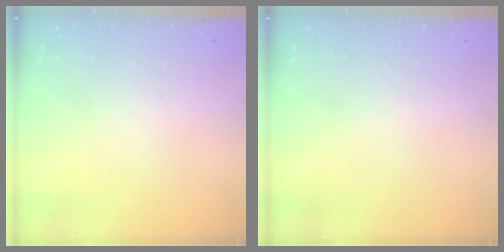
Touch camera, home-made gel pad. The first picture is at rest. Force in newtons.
{"total": 0.0}